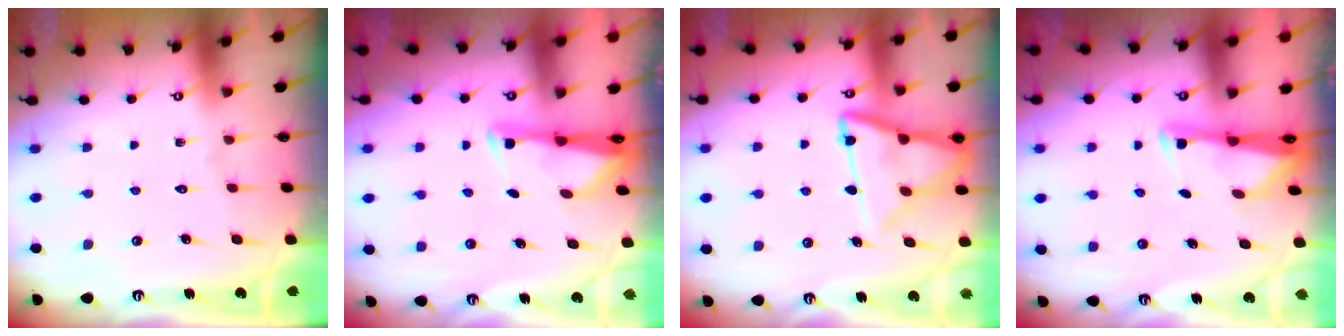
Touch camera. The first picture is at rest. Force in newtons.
{"total": 2.7, "press": 2.7, "slide": 0.4}
{"total": 14.6, "press": 14.5, "slide": 1.5}
{"total": 2.6, "press": 2.5, "slide": 0.4}